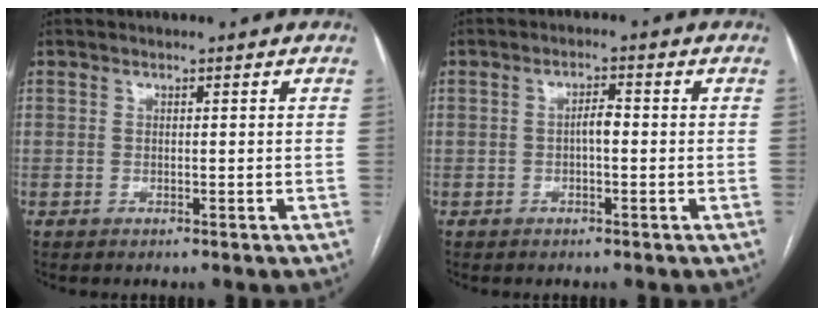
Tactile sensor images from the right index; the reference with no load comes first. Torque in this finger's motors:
{"motor_torque": [0.64, -0.08, 0.18, 0.04]}